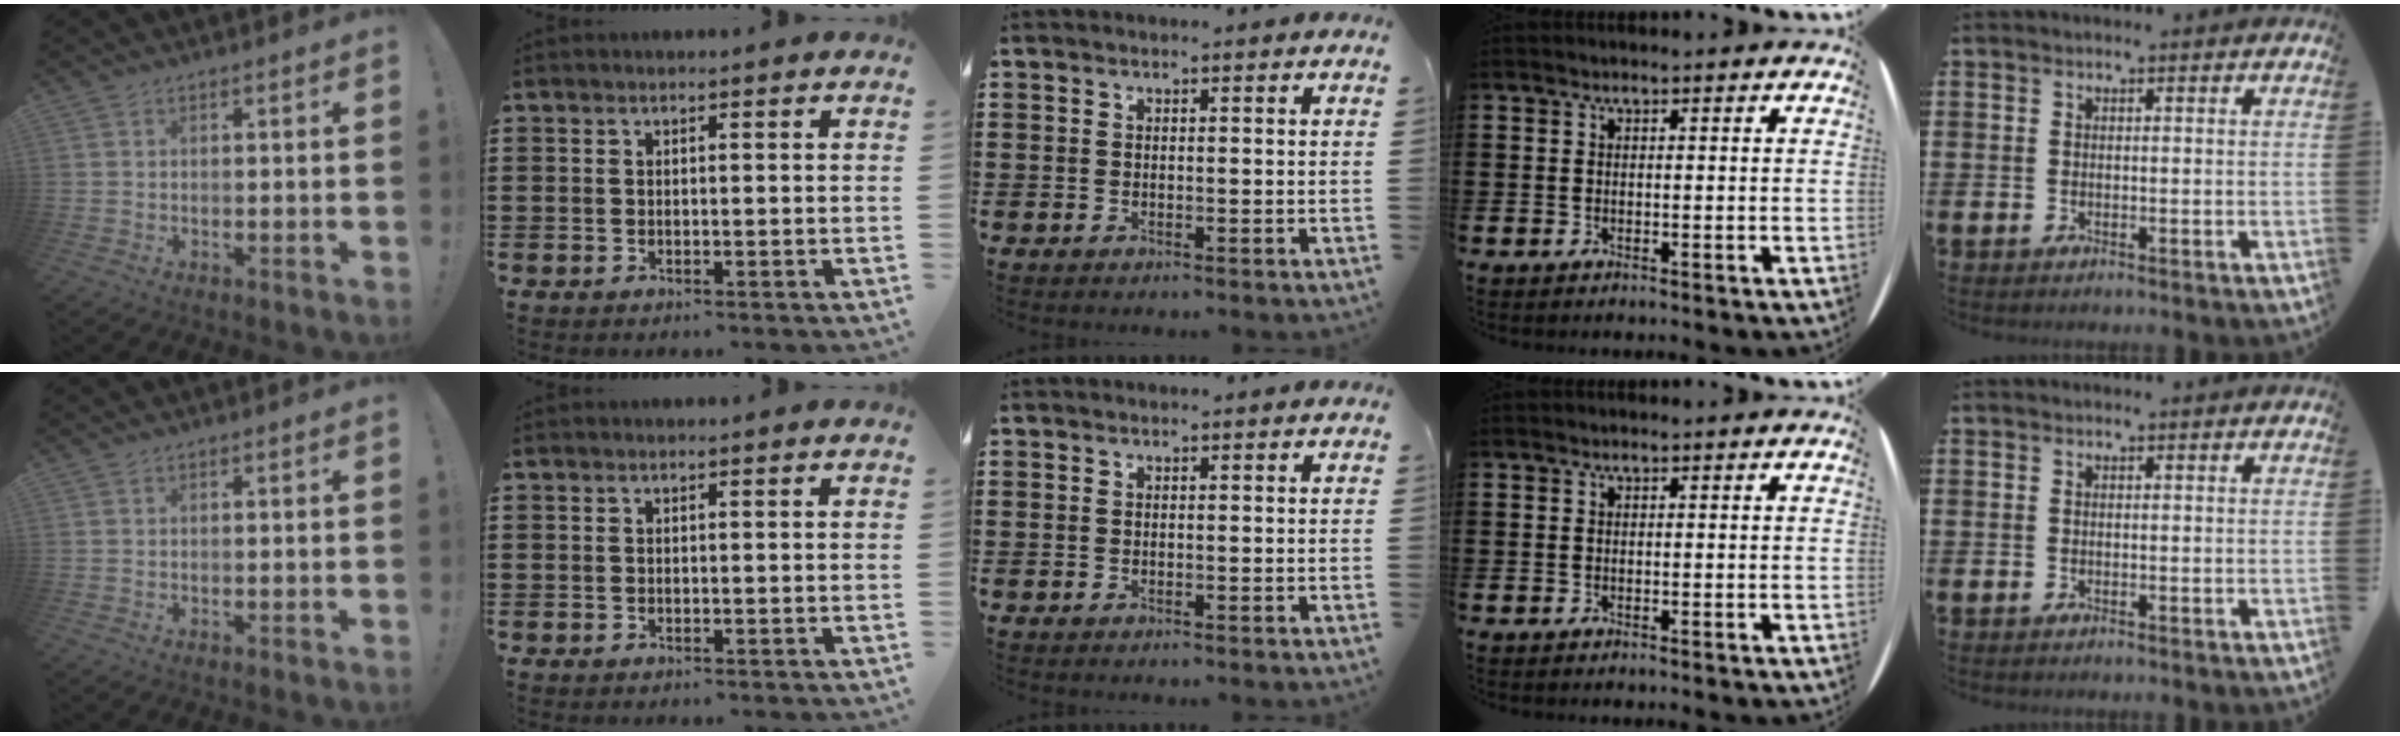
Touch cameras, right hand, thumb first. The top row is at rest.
{}